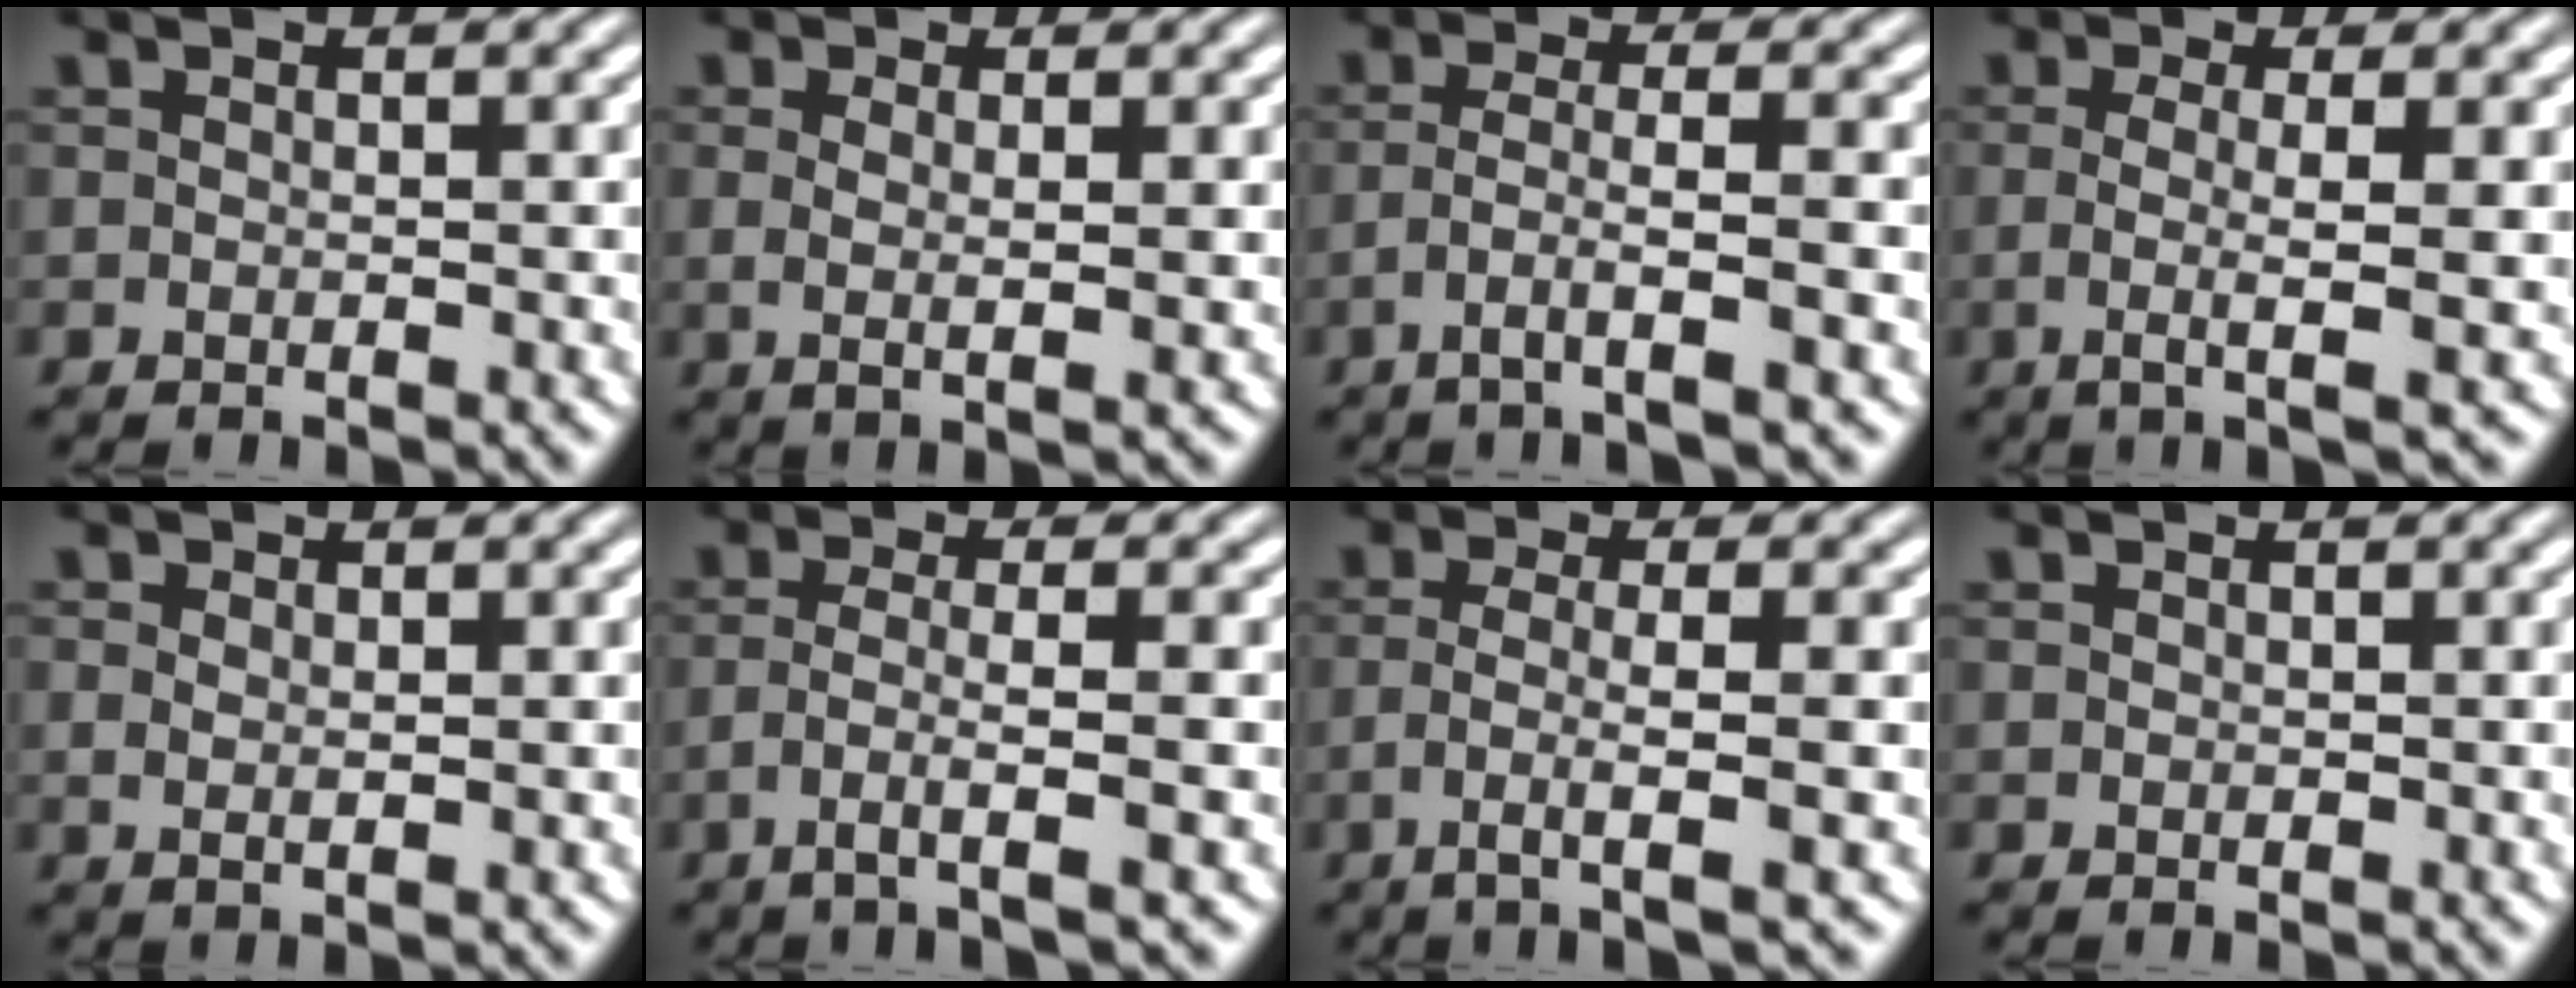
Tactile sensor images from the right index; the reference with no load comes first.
{"total": 2.1, "force": [0.4, -0.4, 2.0], "torque": [-0.039, -0.014, 0.018]}
{"total": 3.6, "force": [-2.0, -0.6, 2.9], "torque": [-0.056, -0.018, -0.024]}
{"total": 3.8, "force": [-0.1, -0.5, 3.8], "torque": [-0.063, -0.012, 0.005]}
{"total": 1.2, "force": [0.4, 0.1, 1.1], "torque": [-0.018, -0.012, 0.017]}
{"total": 3.5, "force": [-1.4, -0.5, 3.2], "torque": [-0.064, -0.019, -0.014]}
{"total": 3.9, "force": [-1.0, -0.4, 3.7], "torque": [-0.069, -0.019, -0.007]}
{"total": 0.0}